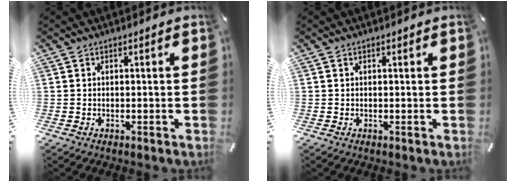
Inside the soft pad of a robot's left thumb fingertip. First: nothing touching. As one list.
[{"total": 0.0}]